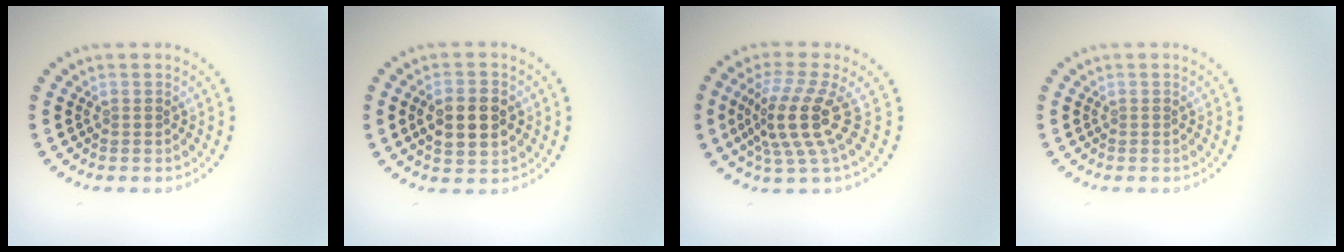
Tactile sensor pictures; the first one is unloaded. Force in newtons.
{"total": 4.0, "press": 4.0, "slide": 0.4}
{"total": 4.5, "press": 3.4, "slide": 3.1}
{"total": 0.0}